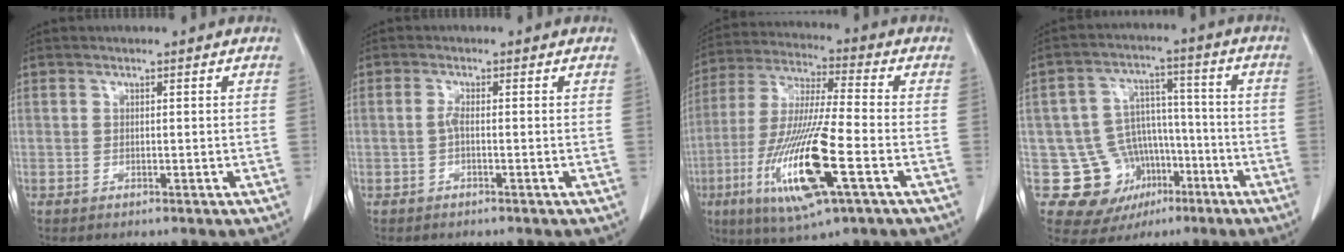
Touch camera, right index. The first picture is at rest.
{"total": 1.5, "force": [-0.2, 0.3, 1.5], "torque": [-0.033, 0.001, -0.006]}
{"total": 17.8, "force": [-6.0, 1.6, 16.8], "torque": [-0.348, -0.029, -0.107]}
{"total": 13.1, "force": [-4.3, 11.8, 3.8], "torque": [-0.071, 0.050, -0.048]}